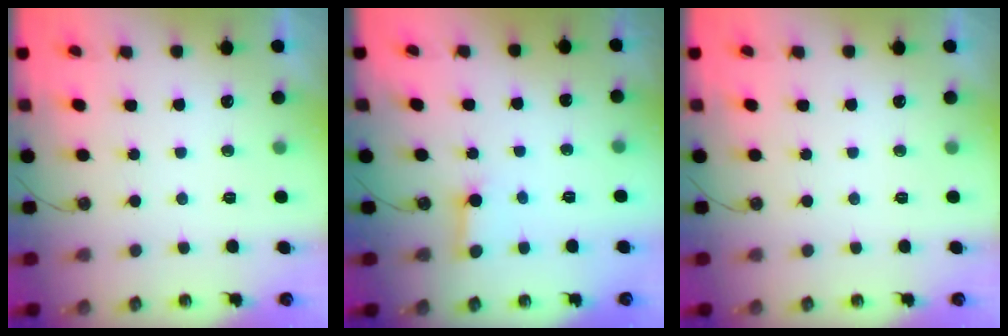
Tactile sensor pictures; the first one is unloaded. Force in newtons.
{"total": 2.8, "press": 2.8, "slide": 0.3}
{"total": 0.0}